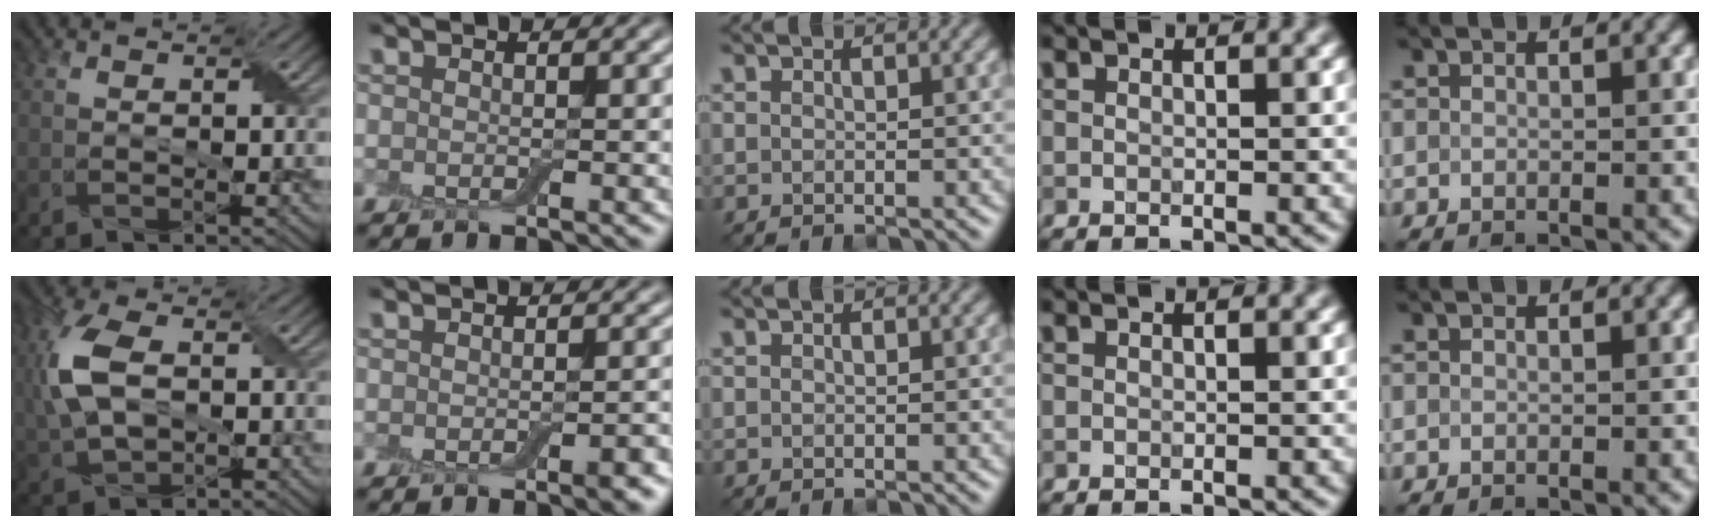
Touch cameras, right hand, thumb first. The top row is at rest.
{"thumb": {"total": 9.2, "force": [0.8, 5.5, 7.4], "torque": [-0.202, 0.010, 0.015]}, "index": {"total": 1.8, "force": [-0.8, 0.5, 1.6], "torque": [-0.018, 0.000, -0.008]}}